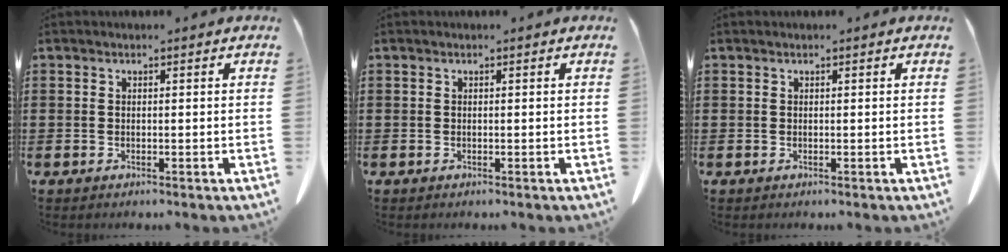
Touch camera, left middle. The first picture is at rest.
{"total": 0.0}
{"total": 0.0}